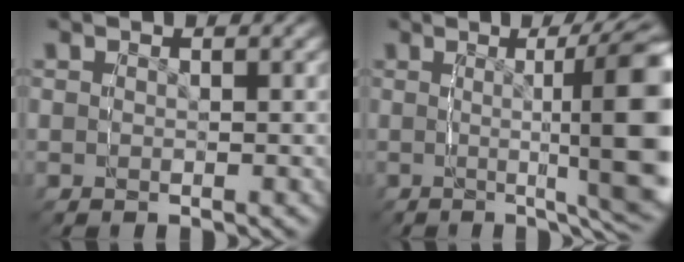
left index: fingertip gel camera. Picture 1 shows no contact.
{"total": 10.0, "force": [-1.0, 0.2, 10.0], "torque": [-0.111, 0.033, -0.013]}